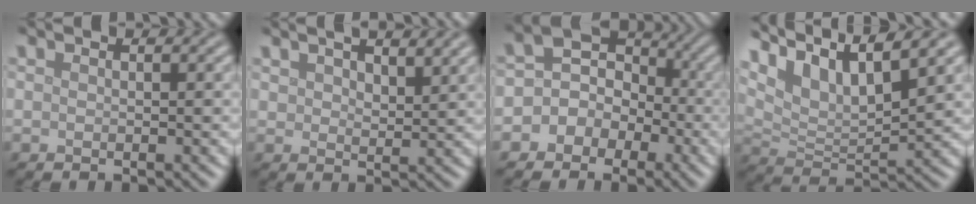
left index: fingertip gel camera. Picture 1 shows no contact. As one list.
[{"total": 5.7, "force": [3.7, 2.4, 3.5], "torque": [-0.045, 0.011, 0.051]}, {"total": 5.9, "force": [-1.1, 5.4, 2.0], "torque": [-0.015, 0.032, -0.048]}, {"total": 8.8, "force": [6.2, 2.5, 5.7], "torque": [-0.113, 0.005, 0.112]}]